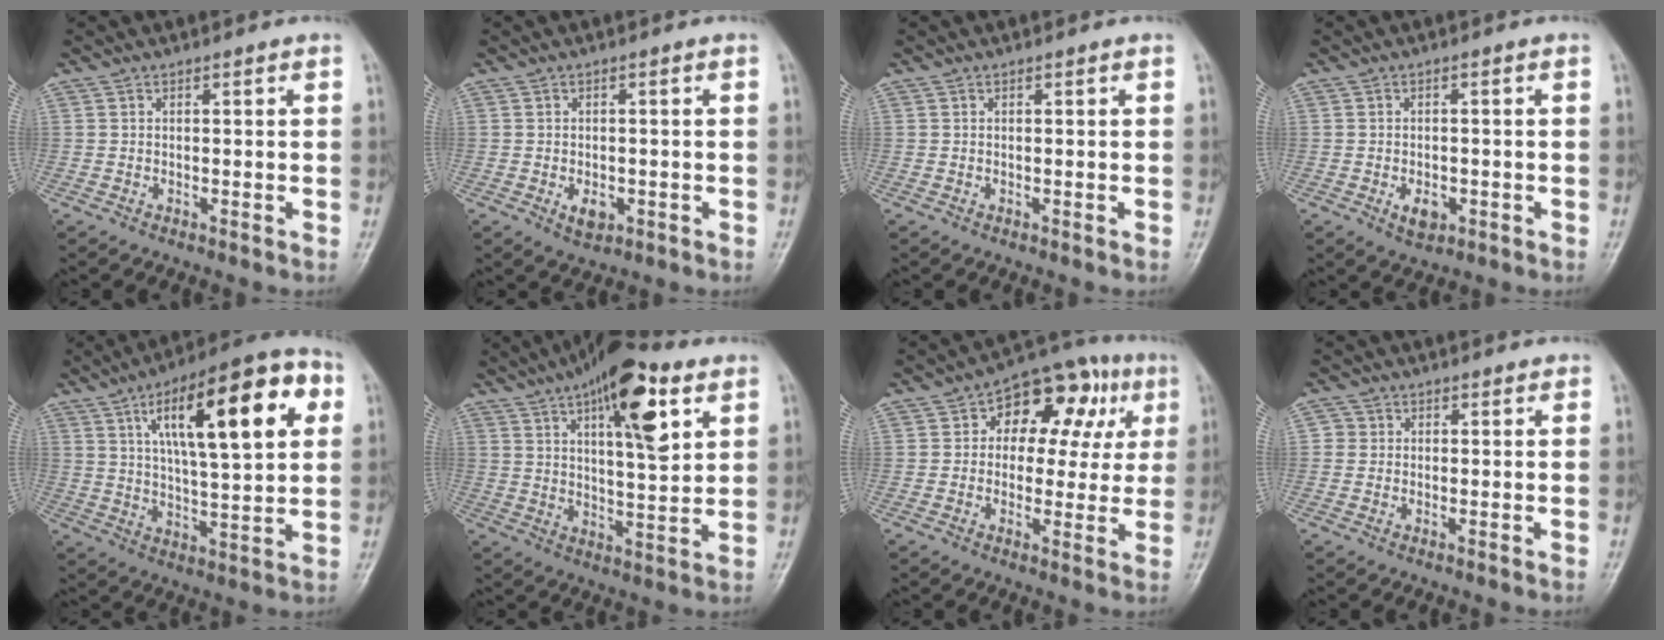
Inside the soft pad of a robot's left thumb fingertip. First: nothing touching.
{"total": 3.7, "force": [-1.4, 2.3, 2.5], "torque": [-0.031, 0.006, -0.018]}
{"total": 0.0}
{"total": 3.9, "force": [-1.7, 2.4, 2.6], "torque": [-0.033, 0.007, -0.023]}
{"total": 22.6, "force": [7.9, 7.5, 19.8], "torque": [-0.277, 0.004, 0.114]}
{"total": 16.8, "force": [7.8, 5.7, 13.8], "torque": [-0.188, -0.022, 0.119]}
{"total": 14.7, "force": [4.3, 9.6, 10.3], "torque": [-0.076, 0.025, 0.053]}
{"total": 1.9, "force": [0.4, 1.9, 0.0], "torque": [0.015, 0.003, -0.002]}